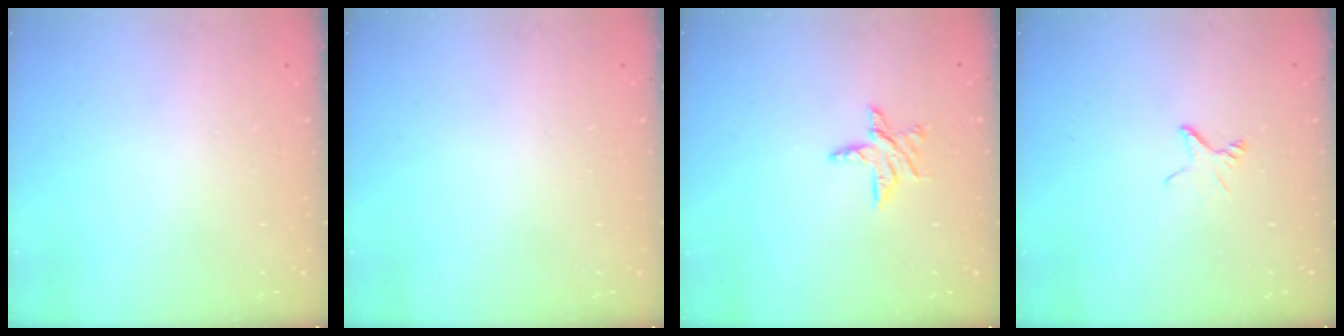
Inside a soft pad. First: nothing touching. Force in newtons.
{"total": 0.0}
{"total": 6.7, "press": 6.7, "slide": 0.3}
{"total": 2.3, "press": 2.3, "slide": 0.2}